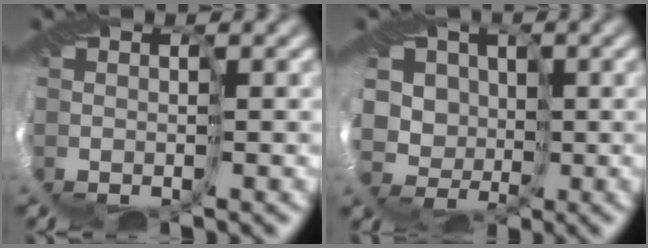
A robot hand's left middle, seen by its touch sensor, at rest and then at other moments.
{"total": 4.3, "force": [2.8, 3.3, -0.4], "torque": [-0.007, 0.007, 0.050]}